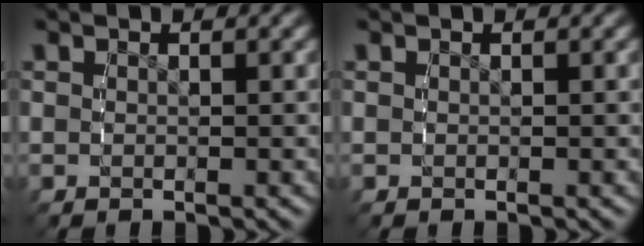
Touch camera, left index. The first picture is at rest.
{"total": 0.0}